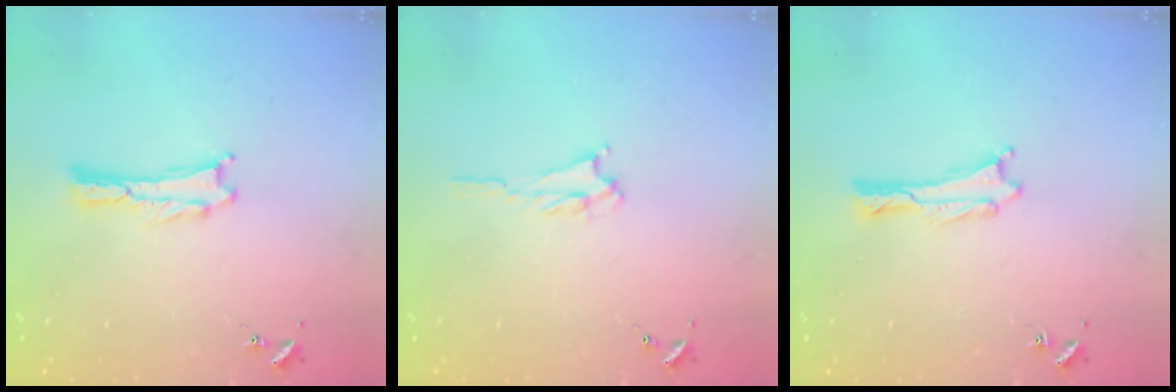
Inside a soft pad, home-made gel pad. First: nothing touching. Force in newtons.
{"total": 1.6, "press": 1.5, "slide": 0.4}
{"total": 0.0}